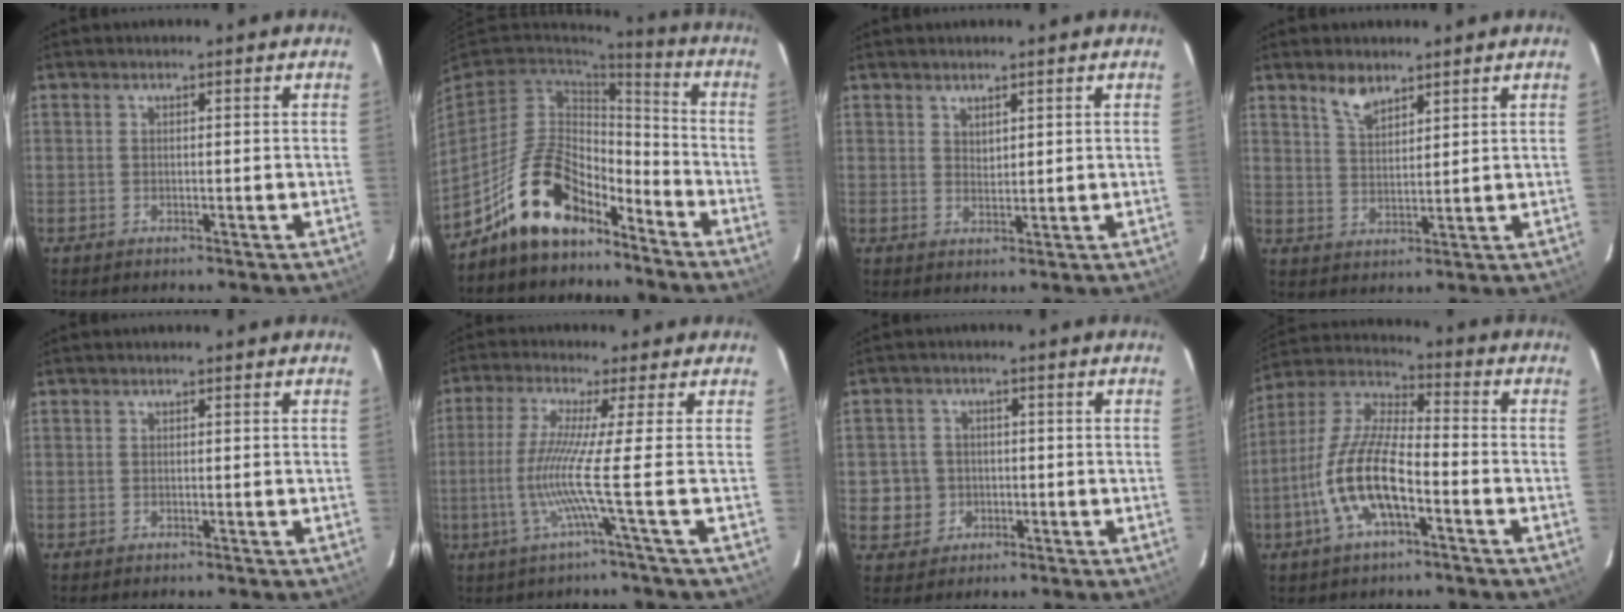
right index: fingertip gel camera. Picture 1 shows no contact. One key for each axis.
{"total": 15.0, "fx": -10.5, "fy": 7.1, "fz": 8.0, "tx": -0.174, "ty": 0.019, "tz": -0.180}
{"total": 2.0, "fx": 1.6, "fy": 0.9, "fz": 0.7, "tx": -0.008, "ty": 0.001, "tz": 0.029}
{"total": 4.8, "fx": 3.7, "fy": 1.8, "fz": 2.4, "tx": -0.044, "ty": 0.003, "tz": 0.071}
{"total": 0.0}
{"total": 7.7, "fx": -2.0, "fy": -3.2, "fz": 6.8, "tx": -0.142, "ty": -0.012, "tz": -0.035}
{"total": 6.1, "fx": -0.9, "fy": 6.0, "fz": 1.0, "tx": -0.037, "ty": 0.021, "tz": -0.006}
{"total": 13.8, "fx": -5.3, "fy": 4.4, "fz": 11.9, "tx": -0.251, "ty": -0.001, "tz": -0.105}